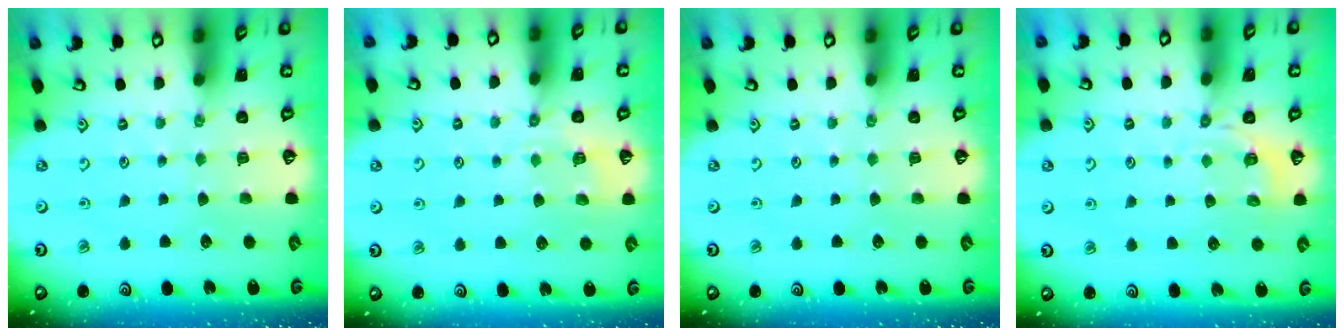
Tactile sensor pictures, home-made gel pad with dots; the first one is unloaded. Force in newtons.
{"total": 6.0, "press": 5.8, "slide": 1.4}
{"total": 0.0}
{"total": 2.9, "press": 2.2, "slide": 1.8}